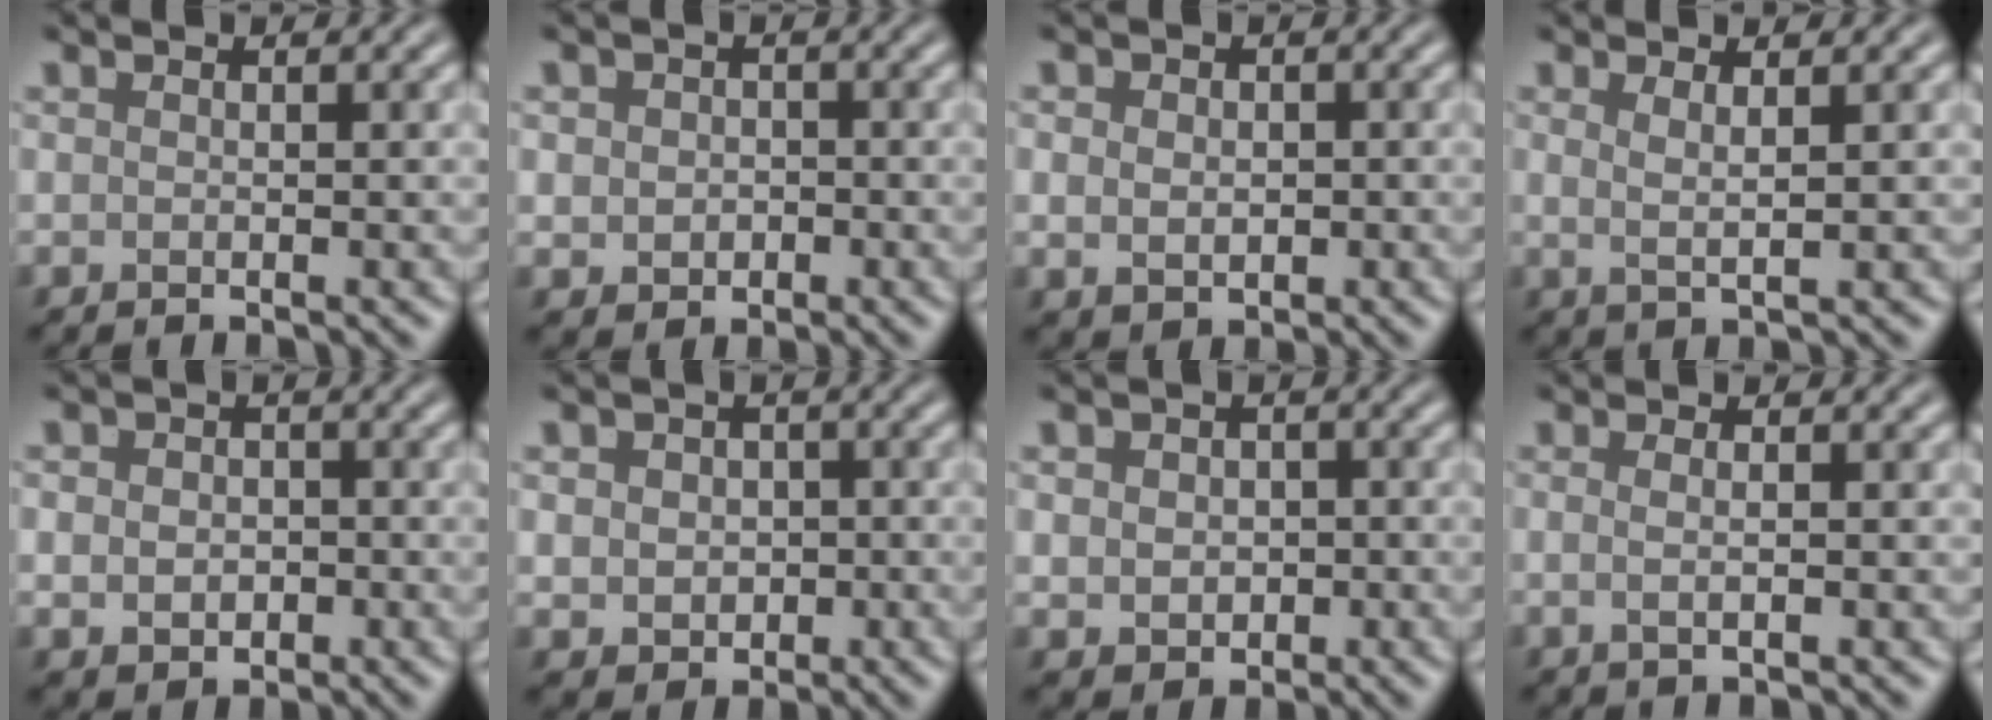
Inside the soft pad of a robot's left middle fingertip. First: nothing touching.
{"total": 2.5, "force": [-0.1, 2.2, 1.1], "torque": [-0.013, -0.005, -0.007]}
{"total": 2.9, "force": [0.3, 2.4, 1.6], "torque": [-0.019, 0.006, -0.004]}
{"total": 1.8, "force": [0.8, 0.5, 1.5], "torque": [-0.023, -0.003, 0.011]}
{"total": 3.6, "force": [-0.3, 3.0, 2.0], "torque": [-0.020, -0.005, -0.011]}
{"total": 3.7, "force": [0.0, 3.2, 2.0], "torque": [-0.030, 0.003, -0.007]}
{"total": 3.2, "force": [-0.1, 2.7, 1.8], "torque": [-0.027, -0.003, -0.004]}
{"total": 1.3, "force": [0.1, 0.5, 1.2], "torque": [-0.014, -0.010, -0.002]}